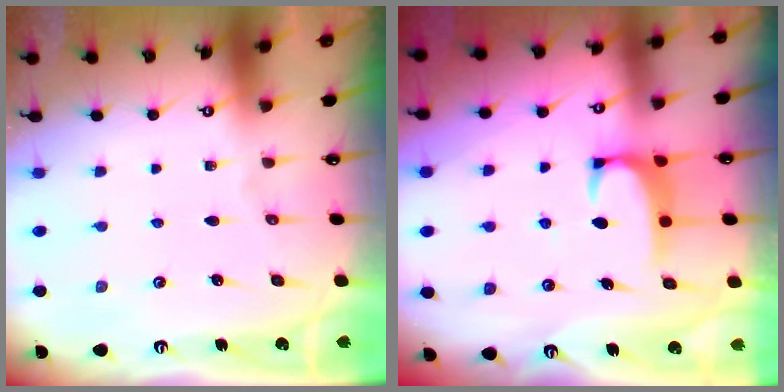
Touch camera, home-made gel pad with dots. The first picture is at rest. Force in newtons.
{"total": 1.9, "press": 1.9, "slide": 0.3}